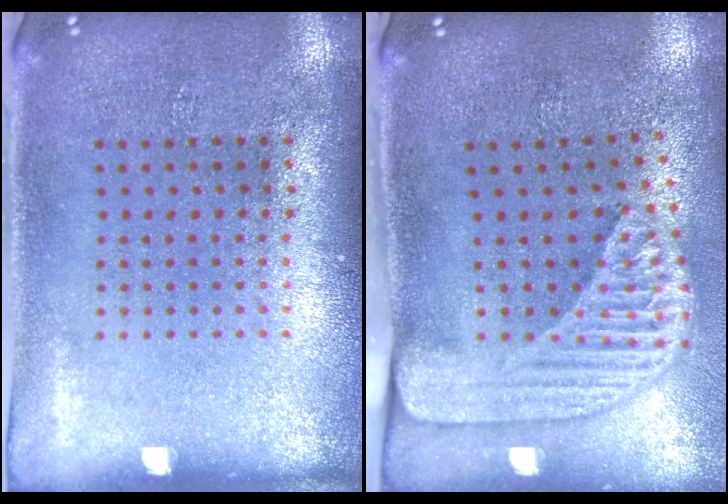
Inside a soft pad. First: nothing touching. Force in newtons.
{"total": 2.4, "press": 1.8, "slide": 1.7}